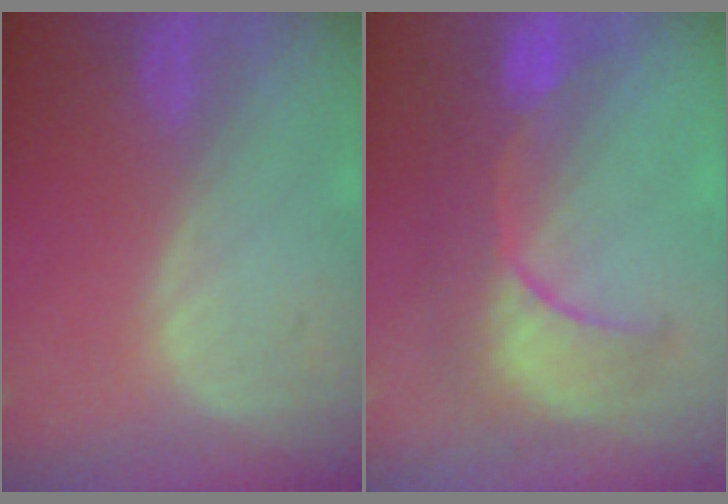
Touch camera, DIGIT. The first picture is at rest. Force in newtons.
{"total": 8.7, "press": 8.6, "slide": 1.5}